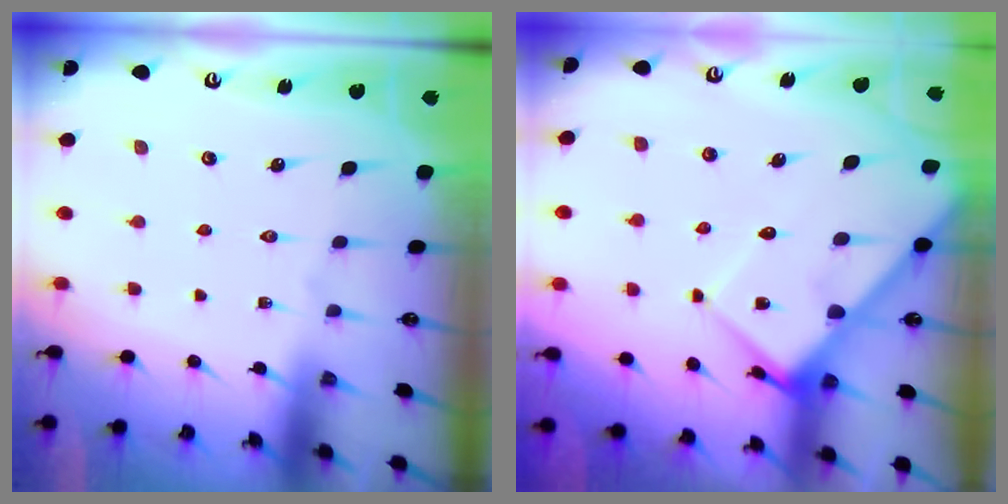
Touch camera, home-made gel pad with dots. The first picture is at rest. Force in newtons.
{"total": 9.1, "press": 9.1, "slide": 0.8}